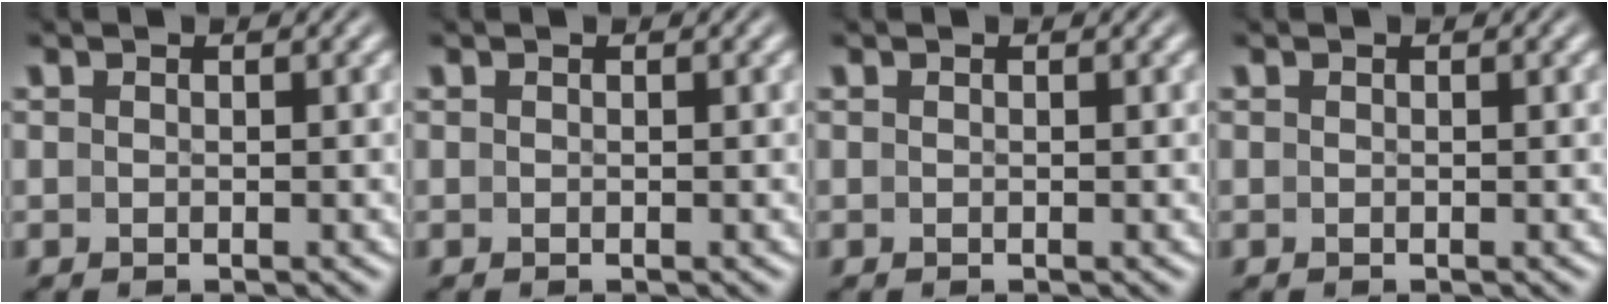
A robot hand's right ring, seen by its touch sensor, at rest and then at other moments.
{"total": 0.0}
{"total": 0.0}
{"total": 0.0}